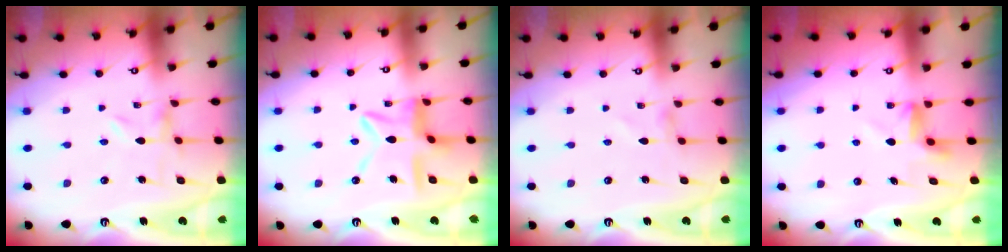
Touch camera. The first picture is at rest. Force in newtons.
{"total": 12.7, "press": 12.6, "slide": 1.3}
{"total": 0.0}
{"total": 4.9, "press": 4.7, "slide": 1.5}